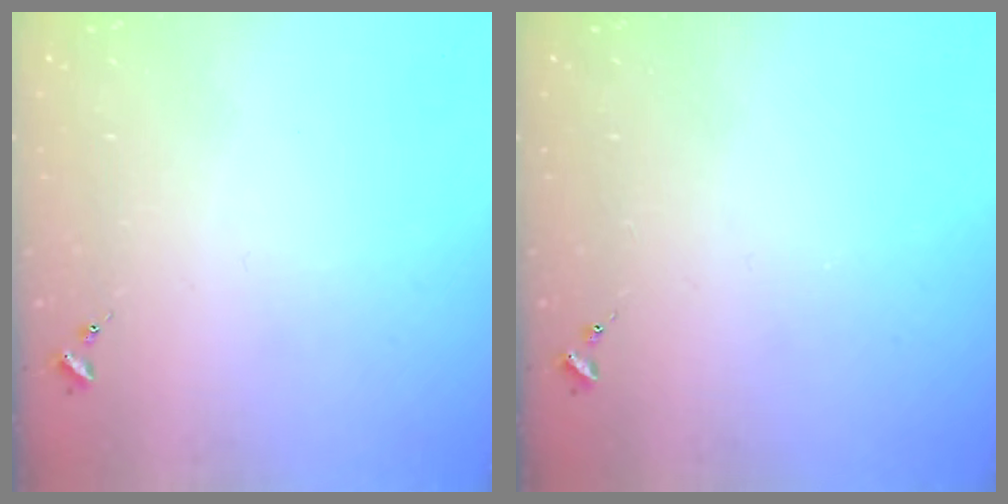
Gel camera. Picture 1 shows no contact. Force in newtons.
{"total": 0.0}